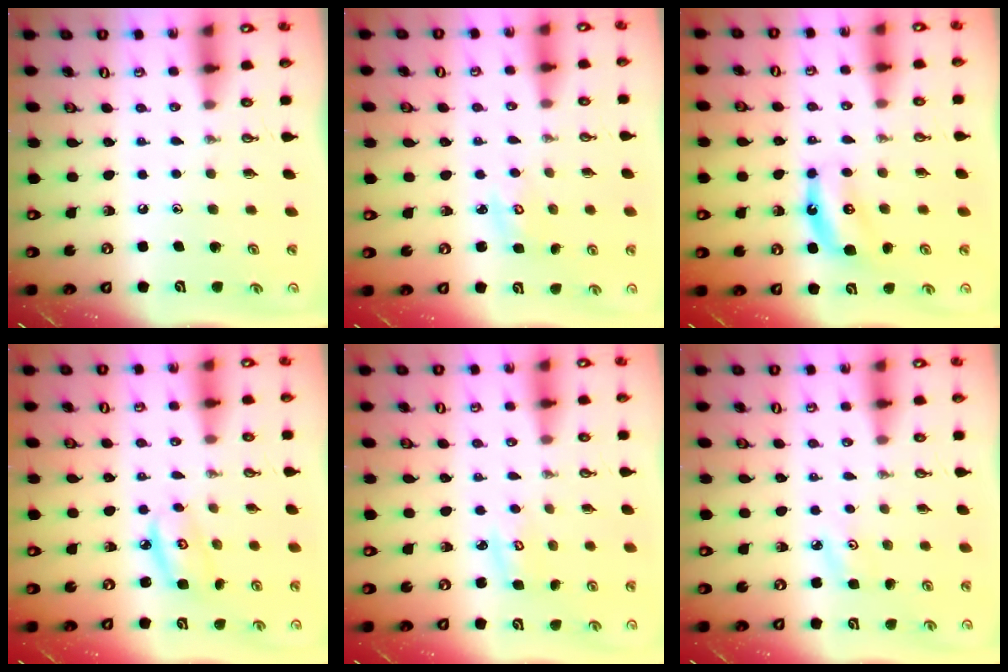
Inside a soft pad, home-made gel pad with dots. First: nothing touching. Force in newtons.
{"total": 3.2, "press": 3.2, "slide": 0.3}
{"total": 6.2, "press": 6.1, "slide": 1.0}
{"total": 5.4, "press": 5.4, "slide": 0.4}
{"total": 3.8, "press": 3.8, "slide": 0.3}
{"total": 4.5, "press": 4.4, "slide": 0.6}